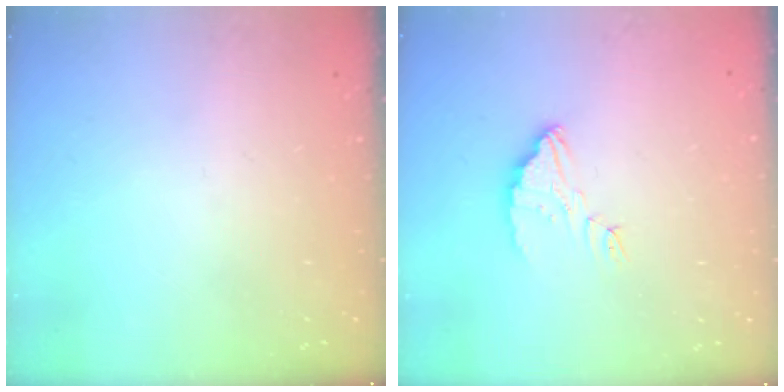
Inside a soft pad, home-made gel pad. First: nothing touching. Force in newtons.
{"total": 3.6, "press": 3.6, "slide": 0.2}